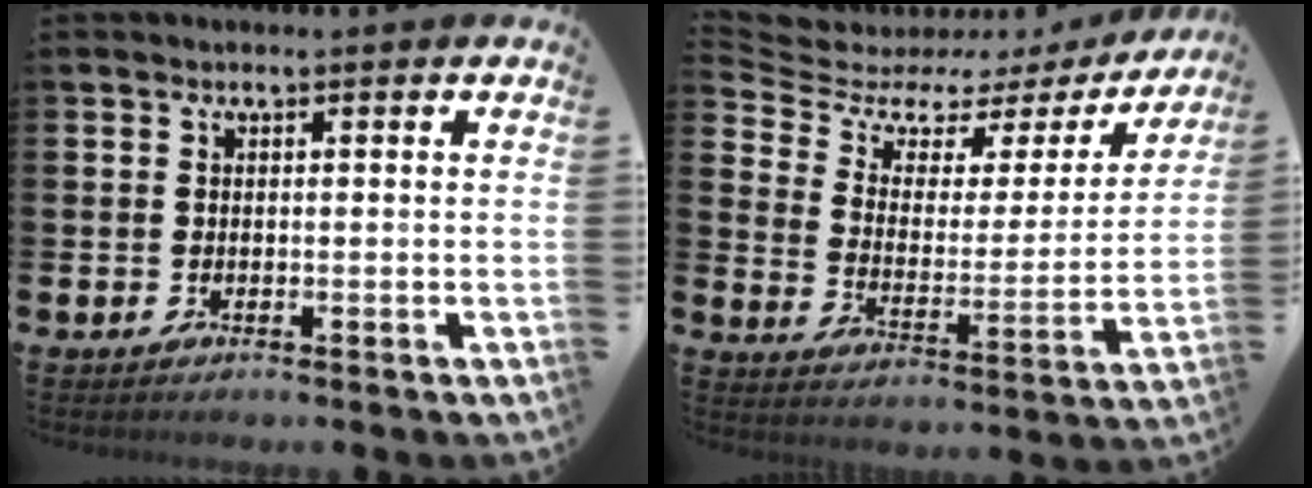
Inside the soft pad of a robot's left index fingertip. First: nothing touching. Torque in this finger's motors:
{"motor_torque": [0.80, -1.34, 0.02, -0.04]}